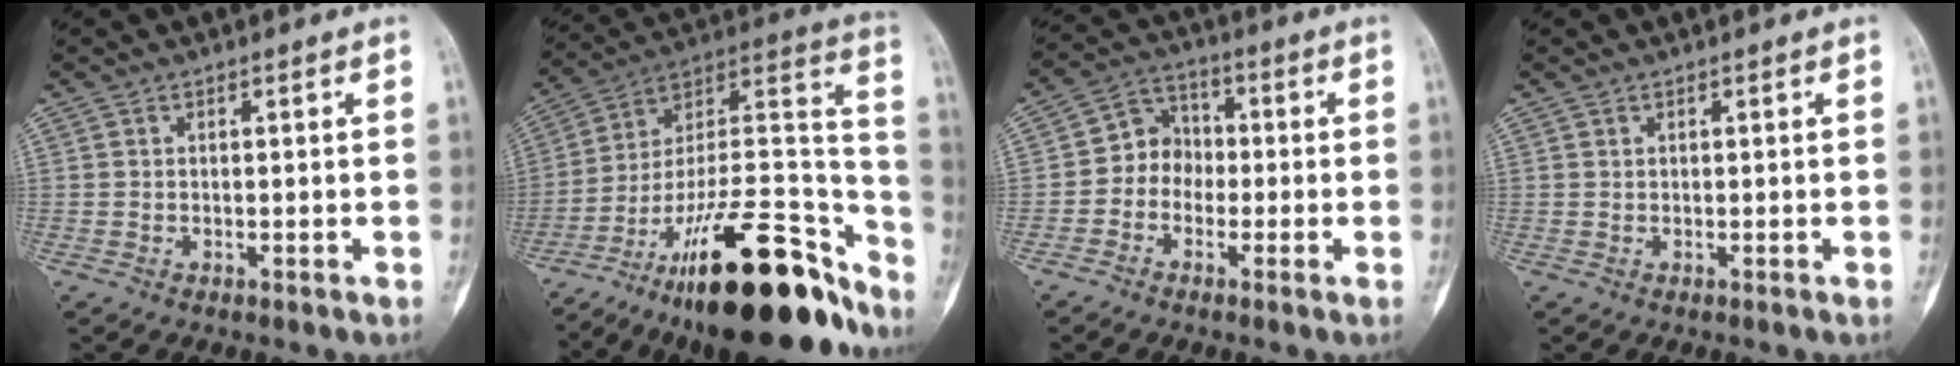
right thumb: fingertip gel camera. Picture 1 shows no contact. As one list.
[{"total": 32.3, "force": [-20.7, 10.9, 22.3], "torque": [-0.253, 0.093, -0.328]}, {"total": 6.5, "force": [-1.4, 5.6, 3.0], "torque": [-0.020, 0.027, -0.044]}, {"total": 0.0}]